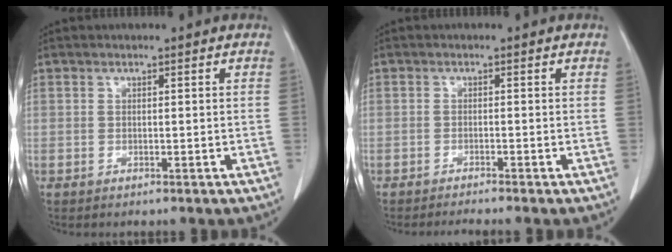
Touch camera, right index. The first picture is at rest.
{"total": 2.7, "force": [-2.4, -0.8, 1.0], "torque": [-0.007, -0.003, -0.037]}